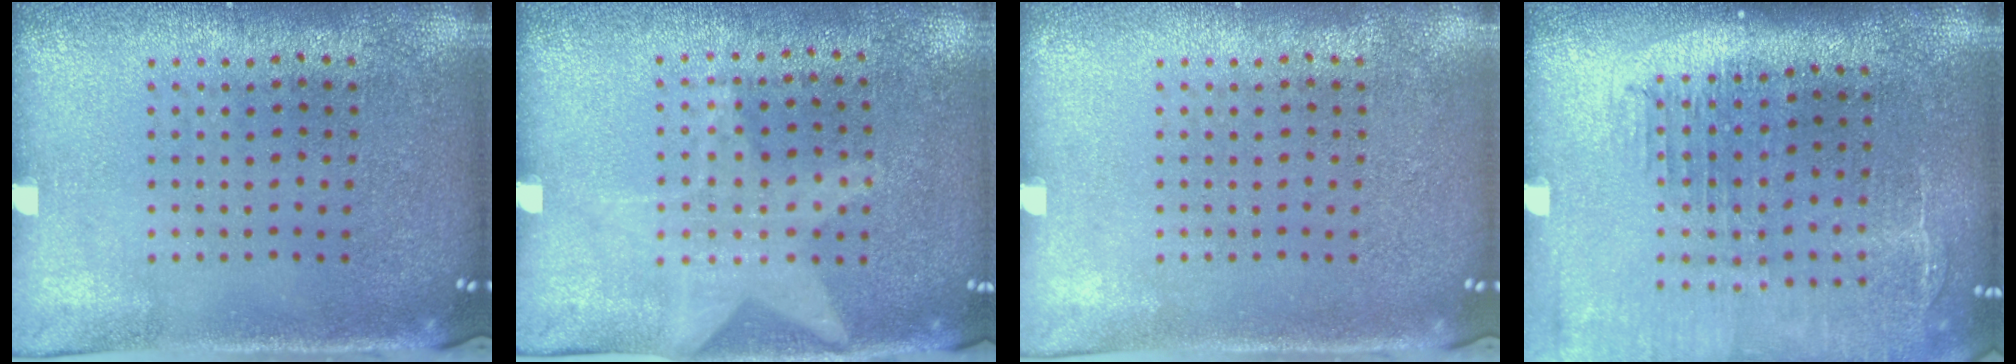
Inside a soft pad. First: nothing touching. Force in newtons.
{"total": 1.3, "press": 0.9, "slide": 0.9}
{"total": 0.0}
{"total": 2.2, "press": 1.8, "slide": 1.3}